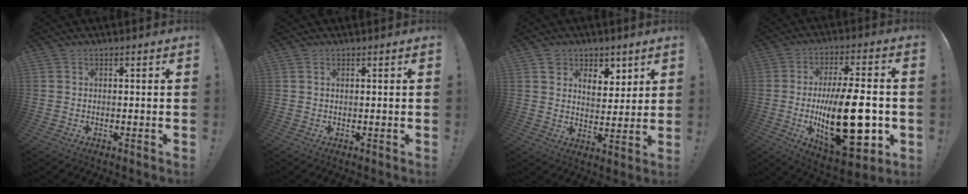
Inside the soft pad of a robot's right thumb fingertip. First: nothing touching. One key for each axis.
{"total": 0.7, "fx": 0.3, "fy": 0.5, "fz": 0.4, "tx": -0.009, "ty": 0.003, "tz": 0.007}
{"total": 7.7, "fx": 4.9, "fy": 5.7, "fz": 1.7, "tx": -0.026, "ty": -0.033, "tz": 0.095}
{"total": 26.7, "fx": -3.6, "fy": 11.4, "fz": 23.9, "tx": -0.406, "ty": 0.001, "tz": -0.049}